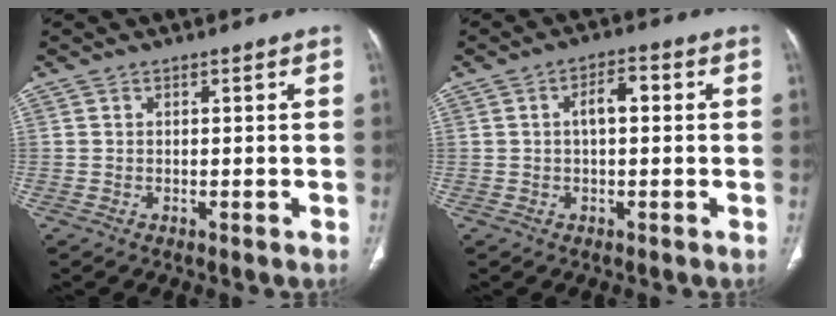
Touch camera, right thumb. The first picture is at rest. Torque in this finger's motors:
{"motor_torque": [0.99, 0.97, 0.88, 0.04, 0.02]}